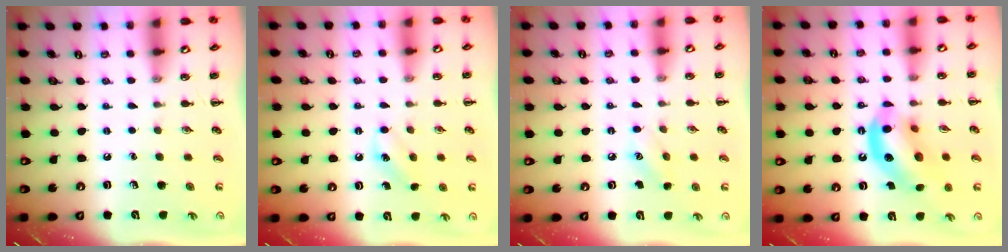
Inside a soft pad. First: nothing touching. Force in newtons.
{"total": 7.2, "press": 6.9, "slide": 1.9}
{"total": 8.2, "press": 8.0, "slide": 1.7}
{"total": 14.8, "press": 14.5, "slide": 3.2}